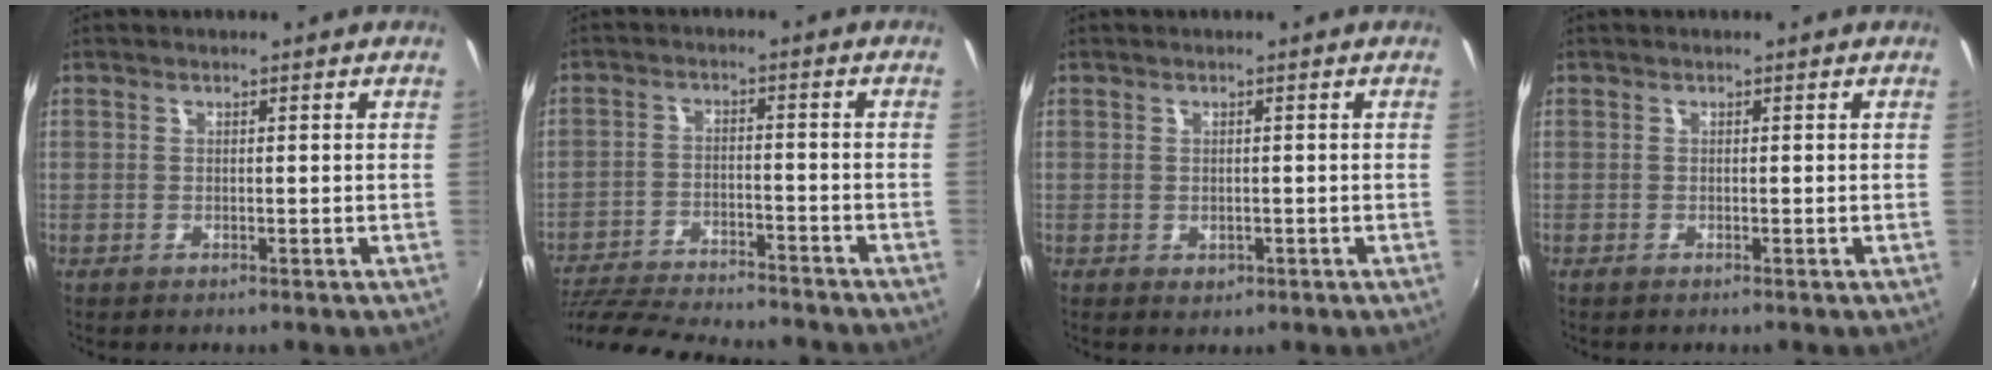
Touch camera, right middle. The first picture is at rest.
{"total": 20.2, "force": [-17.9, 3.7, 8.7], "torque": [-0.180, -0.028, -0.273]}
{"total": 1.2, "force": [-0.3, 1.0, 0.7], "torque": [-0.008, -0.002, -0.002]}
{"total": 0.0}